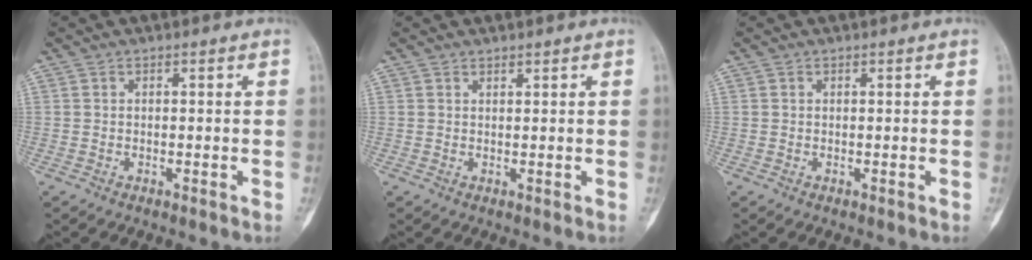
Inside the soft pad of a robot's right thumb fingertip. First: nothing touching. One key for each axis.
{"total": 0.6, "fx": 0.5, "fy": 0.1, "fz": 0.1, "tx": 0.000, "ty": -0.005, "tz": 0.008}
{"total": 0.0}